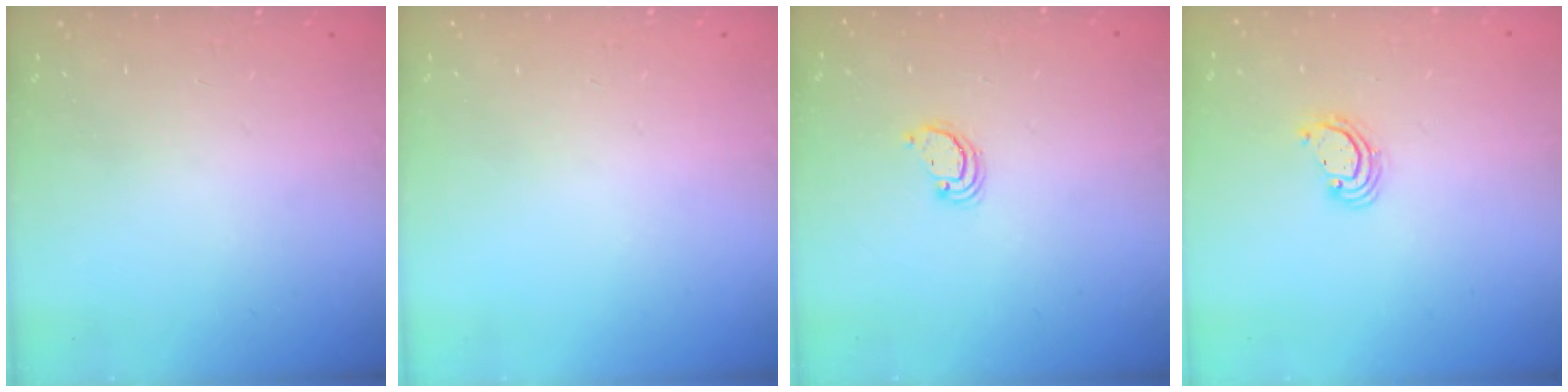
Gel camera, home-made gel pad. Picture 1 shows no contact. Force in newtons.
{"total": 0.0}
{"total": 2.6, "press": 2.6, "slide": 0.2}
{"total": 2.8, "press": 2.8, "slide": 0.2}